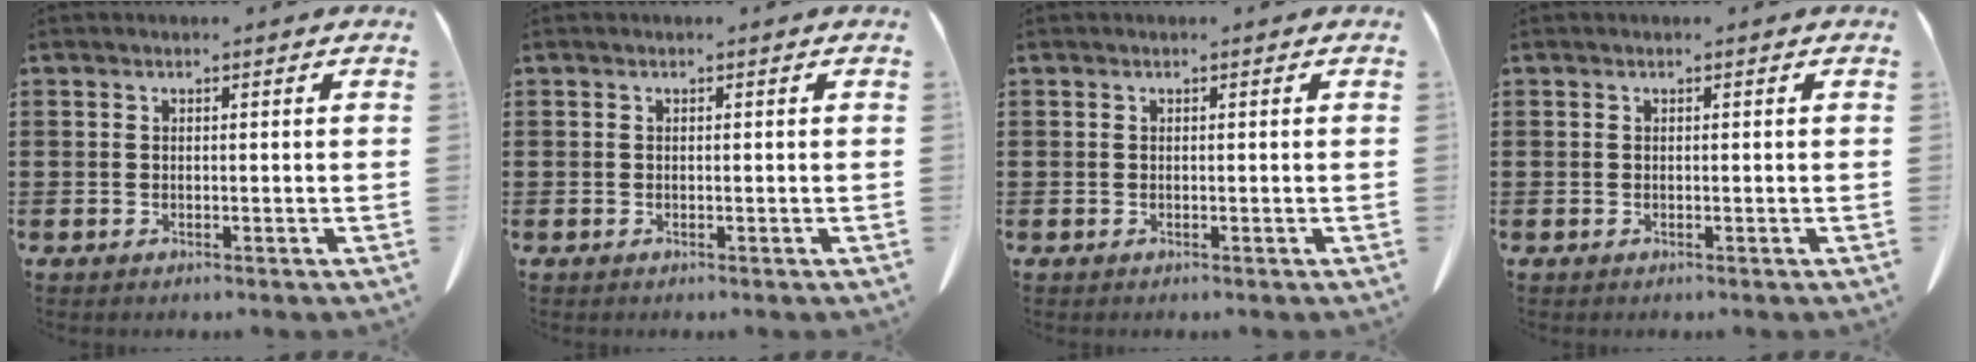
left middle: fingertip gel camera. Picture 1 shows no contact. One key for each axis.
{"total": 0.0}
{"total": 0.0}
{"total": 0.0}